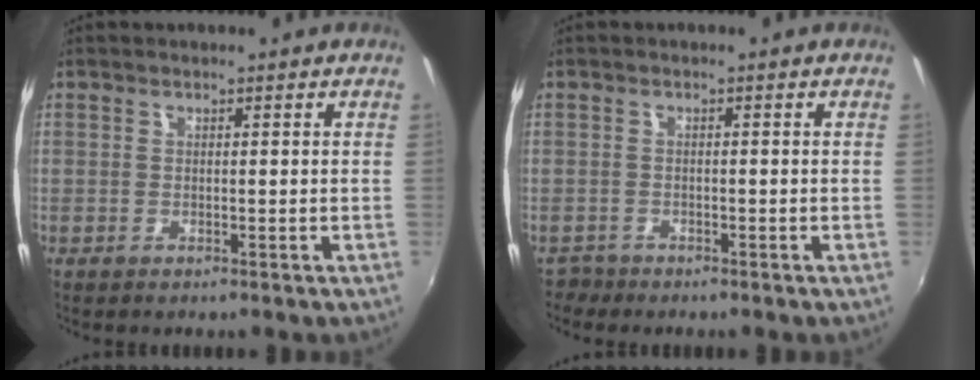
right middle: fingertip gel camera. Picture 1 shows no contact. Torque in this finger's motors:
{"motor_torque": [-0.32, -0.29, -0.06, -0.03]}